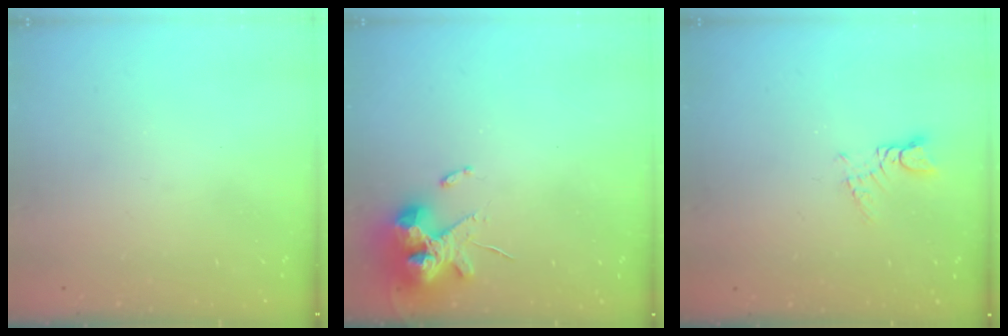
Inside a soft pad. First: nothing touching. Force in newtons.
{"total": 13.0, "press": 12.8, "slide": 2.1}
{"total": 2.0, "press": 2.0, "slide": 0.2}